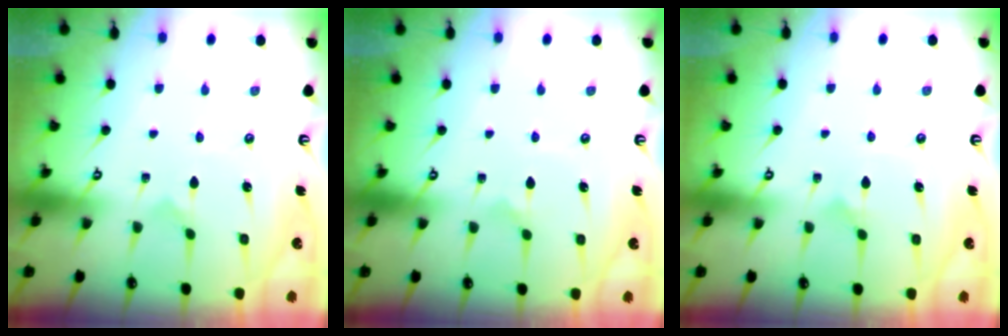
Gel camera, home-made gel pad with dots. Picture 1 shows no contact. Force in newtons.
{"total": 3.0, "press": 3.0, "slide": 0.2}
{"total": 3.5, "press": 3.5, "slide": 0.3}